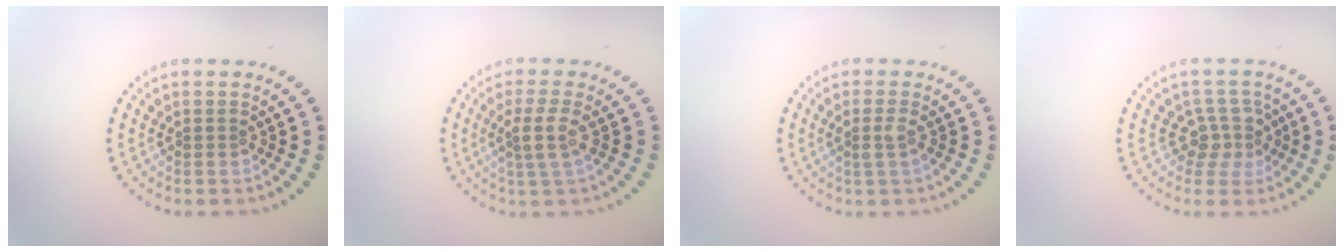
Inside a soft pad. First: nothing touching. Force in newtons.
{"total": 2.5, "press": 2.0, "slide": 1.4}
{"total": 1.3, "press": 1.2, "slide": 0.6}
{"total": 2.7, "press": 2.2, "slide": 1.6}